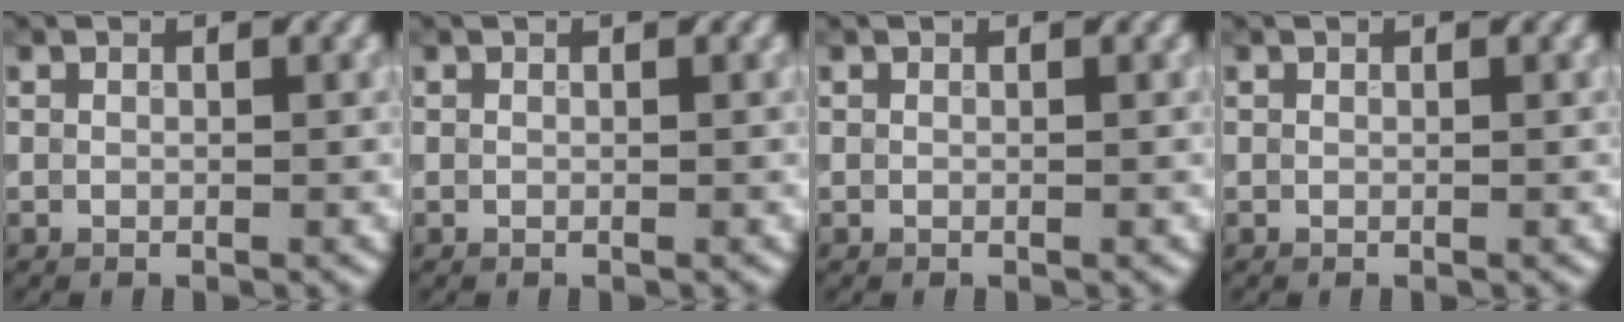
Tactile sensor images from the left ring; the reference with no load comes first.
{"total": 0.0}
{"total": 0.0}
{"total": 0.0}